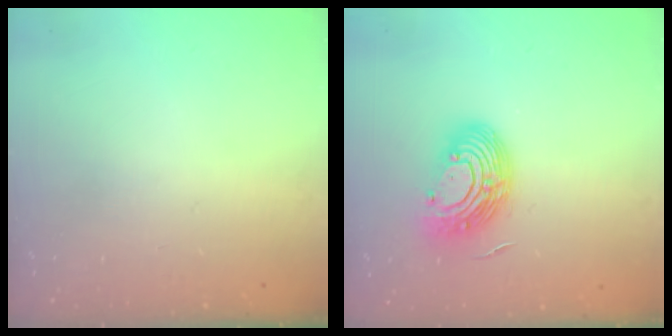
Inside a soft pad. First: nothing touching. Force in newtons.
{"total": 12.8, "press": 12.6, "slide": 2.2}